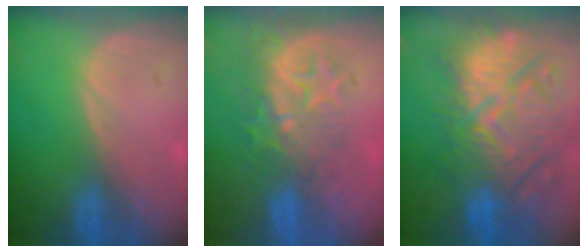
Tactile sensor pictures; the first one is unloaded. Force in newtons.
{"total": 9.3, "press": 8.1, "slide": 4.6}
{"total": 12.8, "press": 12.2, "slide": 4.0}